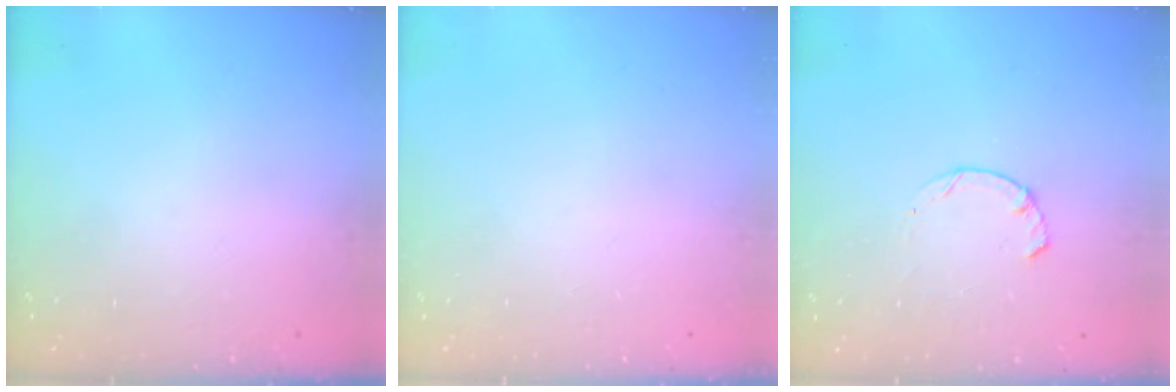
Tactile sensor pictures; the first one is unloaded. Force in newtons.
{"total": 0.0}
{"total": 1.9, "press": 1.9, "slide": 0.3}